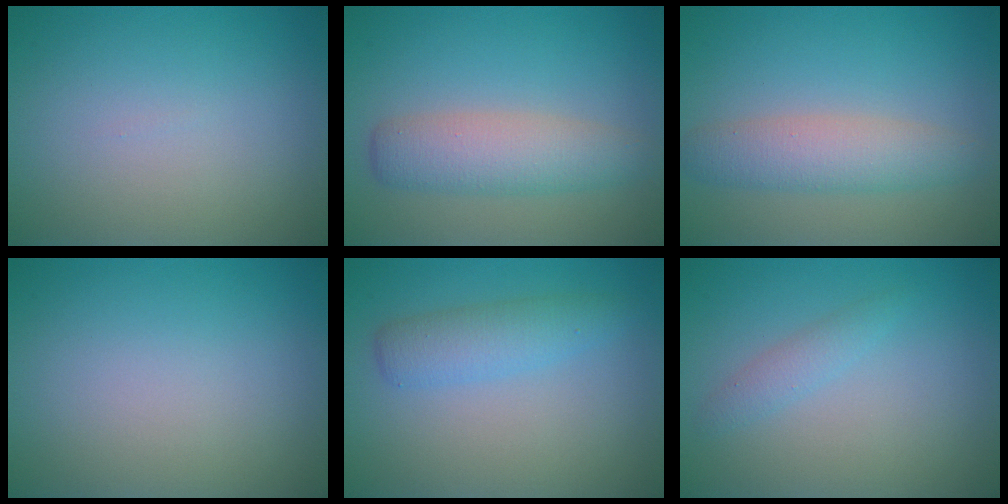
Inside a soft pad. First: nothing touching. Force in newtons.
{"total": 4.2, "press": 4.2, "slide": 0.1}
{"total": 3.8, "press": 3.8, "slide": 0.1}
{"total": 0.0}
{"total": 2.9, "press": 2.9, "slide": 0.1}
{"total": 1.4, "press": 1.4, "slide": 0.0}